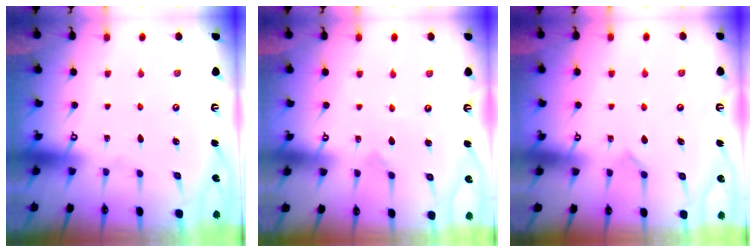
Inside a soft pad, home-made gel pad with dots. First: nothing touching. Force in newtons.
{"total": 2.9, "press": 2.9, "slide": 0.2}
{"total": 5.6, "press": 5.6, "slide": 0.4}